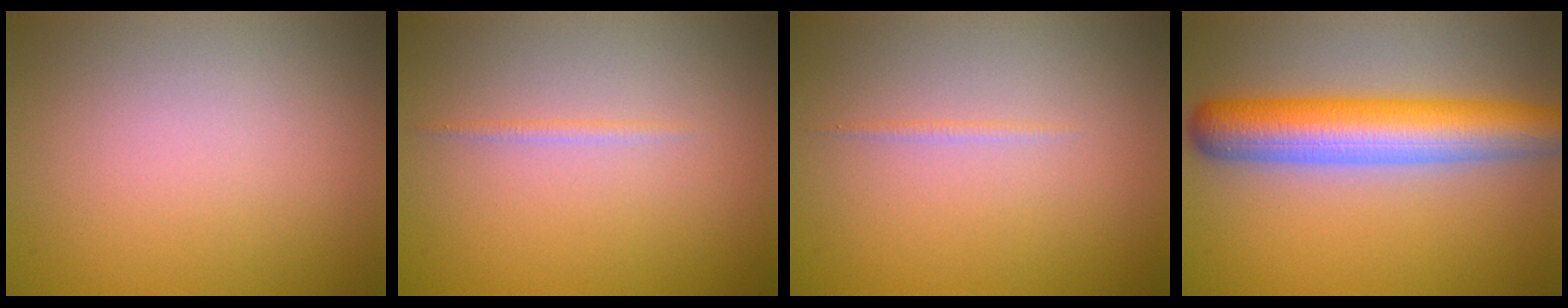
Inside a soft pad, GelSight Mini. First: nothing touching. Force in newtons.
{"total": 0.7, "press": 0.7, "slide": 0.1}
{"total": 0.5, "press": 0.5, "slide": 0.0}
{"total": 8.0, "press": 8.0, "slide": 0.3}